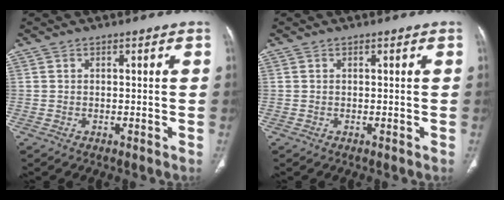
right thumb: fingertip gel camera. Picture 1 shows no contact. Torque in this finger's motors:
{"motor_torque": [0.01, 0.01, -0.08, 0.07, 0.01]}